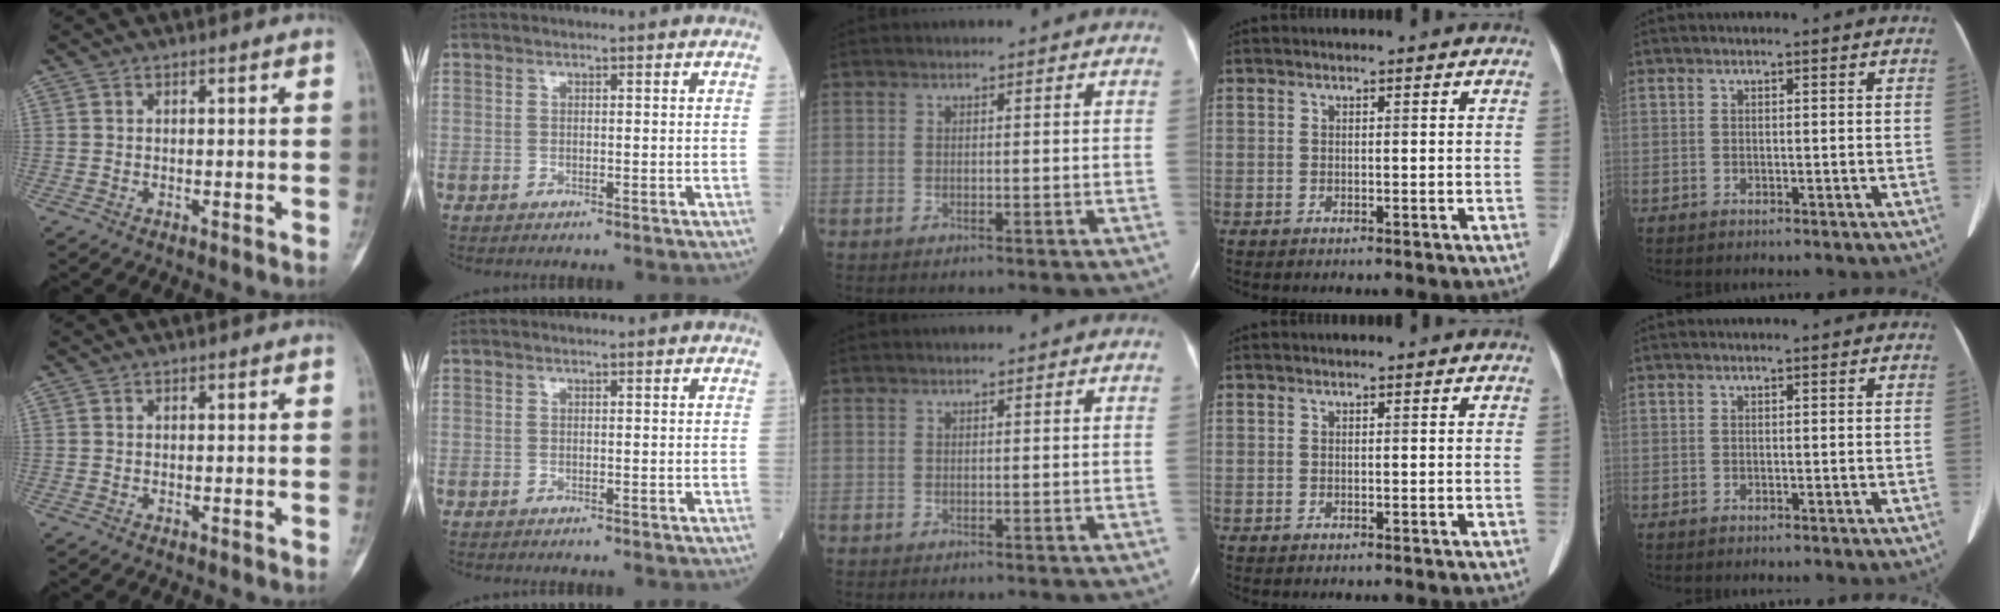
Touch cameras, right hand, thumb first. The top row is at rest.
{}